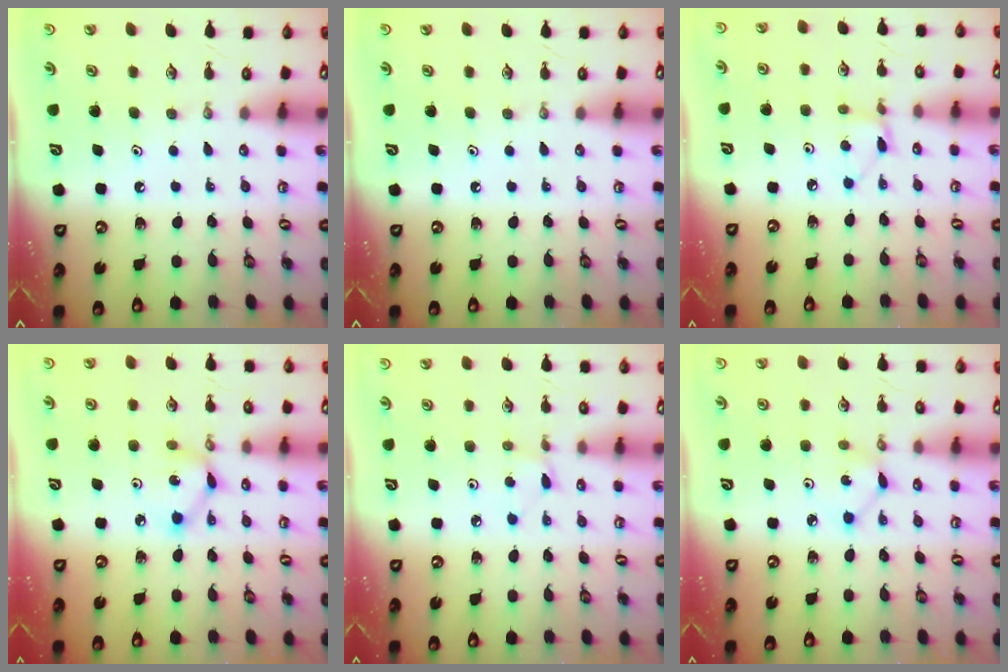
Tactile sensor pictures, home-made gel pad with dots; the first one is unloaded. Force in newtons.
{"total": 0.0}
{"total": 4.0, "press": 4.0, "slide": 0.5}
{"total": 4.9, "press": 4.9, "slide": 0.2}
{"total": 2.1, "press": 2.1, "slide": 0.2}
{"total": 2.5, "press": 2.5, "slide": 0.2}